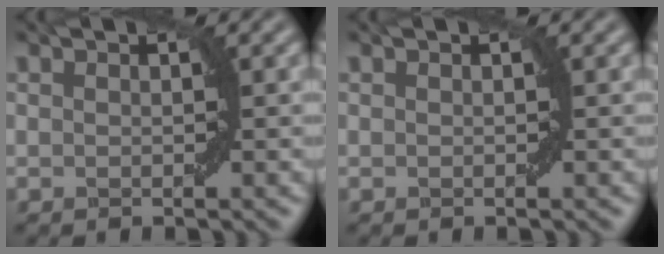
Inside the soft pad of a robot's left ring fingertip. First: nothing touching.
{"total": 0.0}